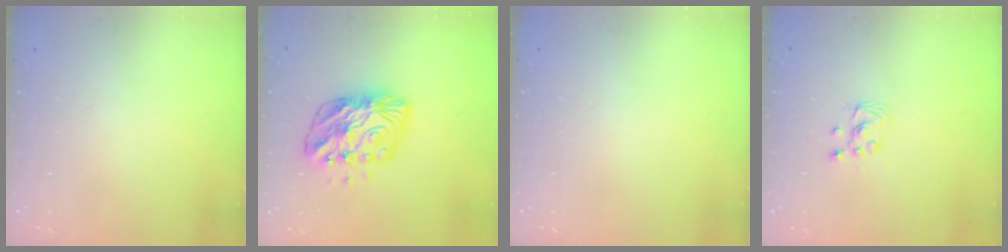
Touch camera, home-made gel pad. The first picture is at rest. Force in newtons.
{"total": 10.7, "press": 10.7, "slide": 1.2}
{"total": 0.0}
{"total": 2.4, "press": 2.4, "slide": 0.2}